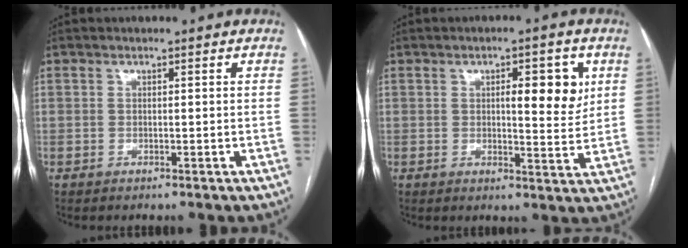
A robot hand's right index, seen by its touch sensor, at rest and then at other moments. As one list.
[{"total": 6.9, "force": [2.1, 1.8, 6.3], "torque": [-0.084, 0.001, 0.026]}]